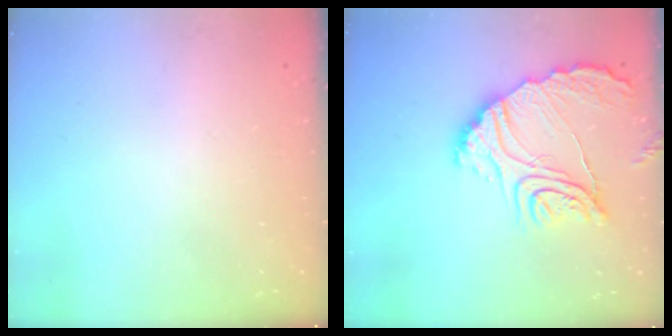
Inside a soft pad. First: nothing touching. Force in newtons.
{"total": 18.5, "press": 18.5, "slide": 1.8}